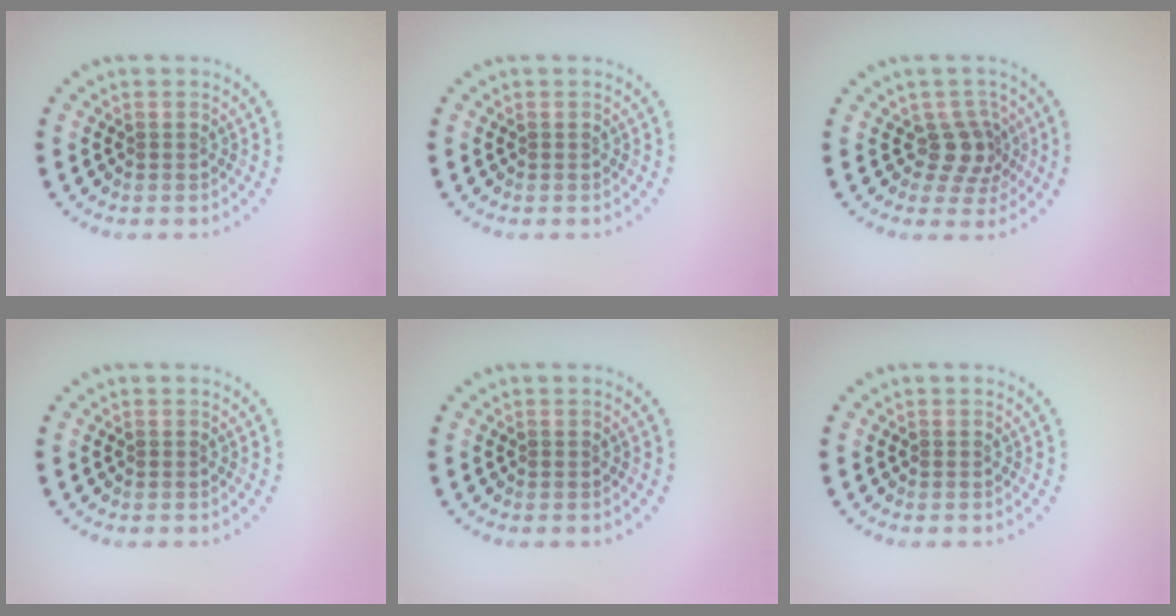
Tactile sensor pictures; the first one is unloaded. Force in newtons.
{"total": 0.0}
{"total": 3.0, "press": 2.1, "slide": 2.1}
{"total": 0.0}
{"total": 0.0}
{"total": 0.0}